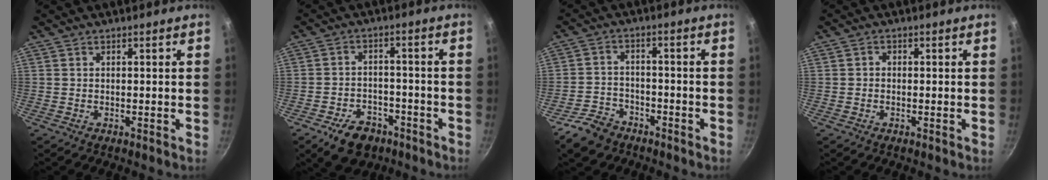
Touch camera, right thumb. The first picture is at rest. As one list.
[{"total": 9.1, "force": [-5.6, 5.8, 4.3], "torque": [-0.050, 0.043, -0.078]}, {"total": 7.3, "force": [-5.0, 4.6, 2.5], "torque": [-0.042, 0.043, -0.090]}, {"total": 0.9, "force": [-0.3, 0.7, 0.4], "torque": [-0.005, 0.004, -0.007]}]